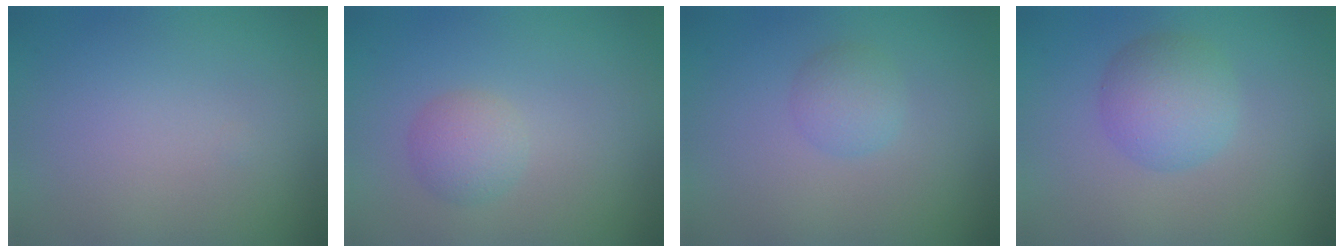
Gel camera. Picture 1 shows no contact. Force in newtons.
{"total": 2.0, "press": 2.0, "slide": 0.1}
{"total": 1.9, "press": 1.9, "slide": 0.1}
{"total": 3.8, "press": 3.8, "slide": 0.2}